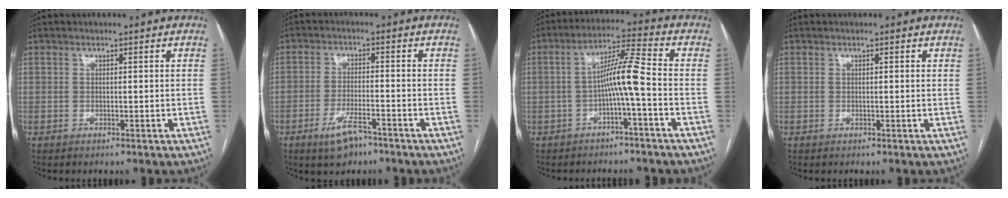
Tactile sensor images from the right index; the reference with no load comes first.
{"total": 5.4, "force": [-3.6, 1.9, 3.5], "torque": [-0.073, -0.004, -0.058]}
{"total": 7.0, "force": [-1.7, -0.5, 6.7], "torque": [-0.122, 0.019, -0.030]}
{"total": 0.6, "force": [0.3, 0.1, 0.5], "torque": [-0.013, 0.003, 0.004]}